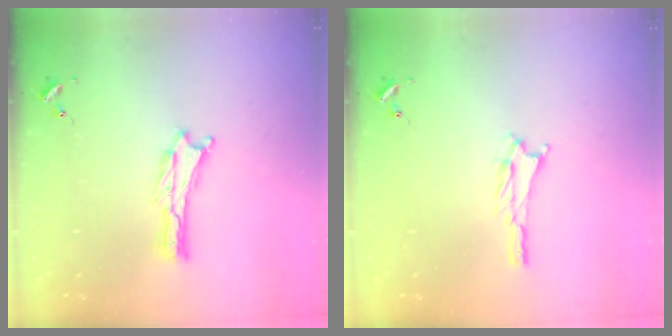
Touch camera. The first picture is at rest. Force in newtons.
{"total": 1.2, "press": 1.2, "slide": 0.2}